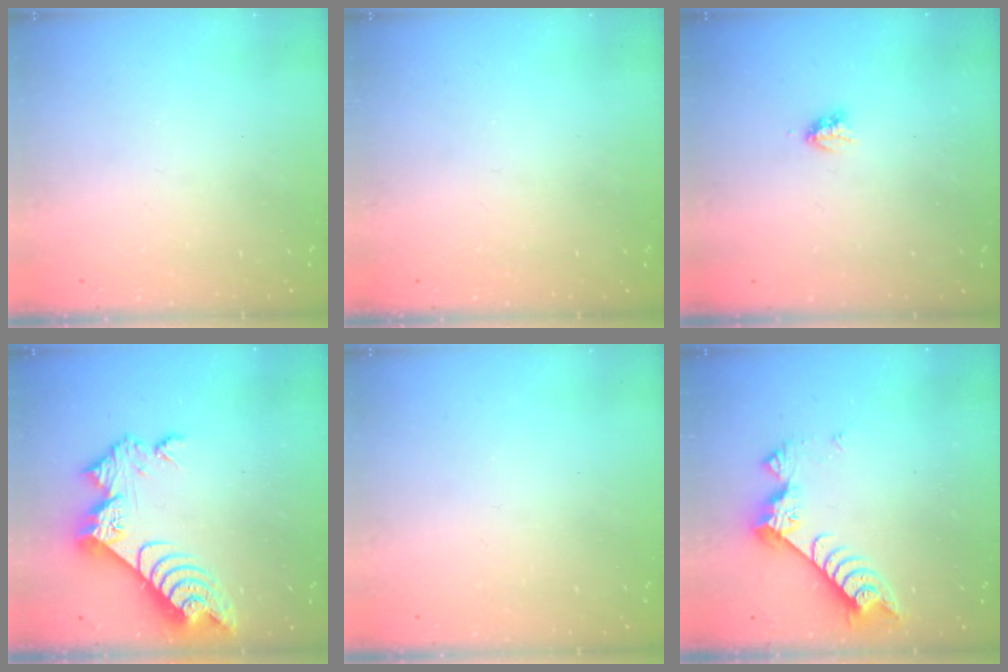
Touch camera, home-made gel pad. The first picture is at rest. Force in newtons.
{"total": 0.0}
{"total": 2.9, "press": 2.9, "slide": 0.5}
{"total": 10.0, "press": 10.0, "slide": 0.9}
{"total": 0.0}
{"total": 9.0, "press": 9.0, "slide": 1.0}